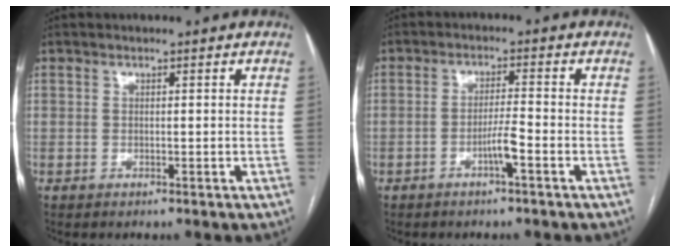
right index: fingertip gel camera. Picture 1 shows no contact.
{"total": 3.4, "force": [-1.6, -0.2, 2.9], "torque": [-0.050, 0.001, -0.029]}